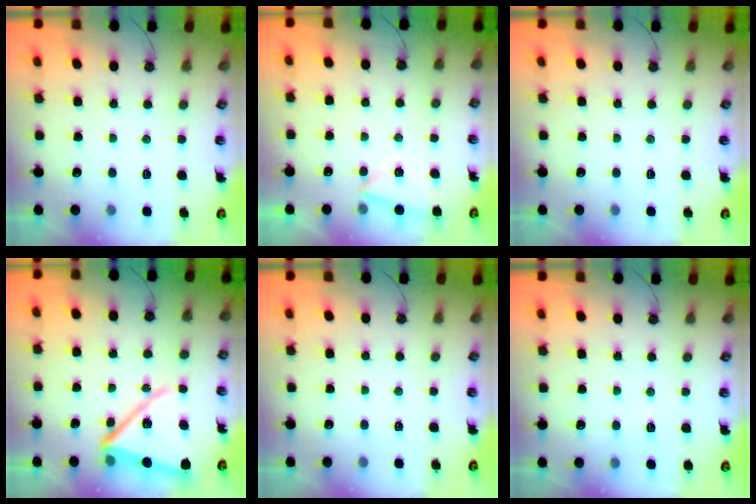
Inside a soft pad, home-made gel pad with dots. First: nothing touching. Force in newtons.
{"total": 3.9, "press": 2.7, "slide": 2.8}
{"total": 0.0}
{"total": 16.4, "press": 16.3, "slide": 1.9}
{"total": 0.0}
{"total": 2.5, "press": 1.2, "slide": 2.2}